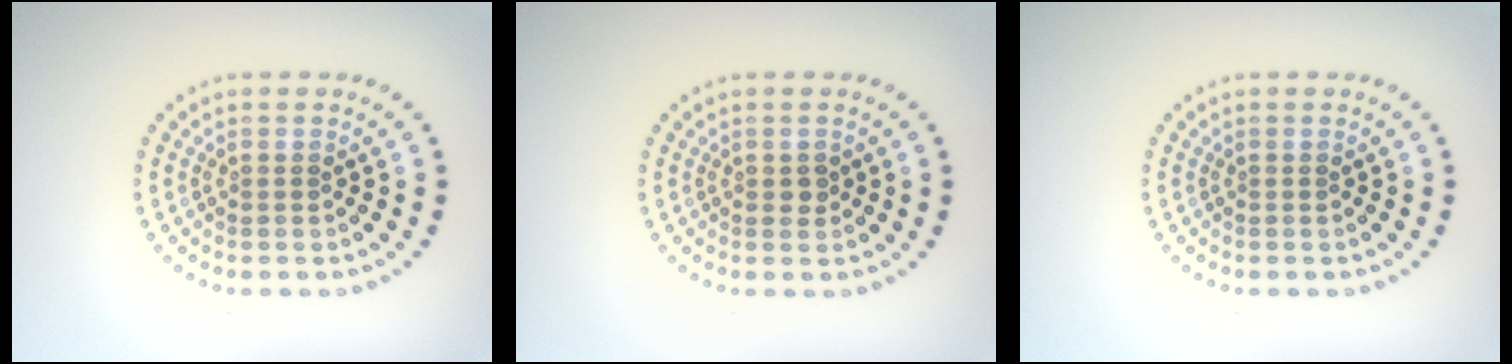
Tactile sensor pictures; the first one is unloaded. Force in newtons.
{"total": 0.9, "press": 0.9, "slide": 0.1}
{"total": 0.0}